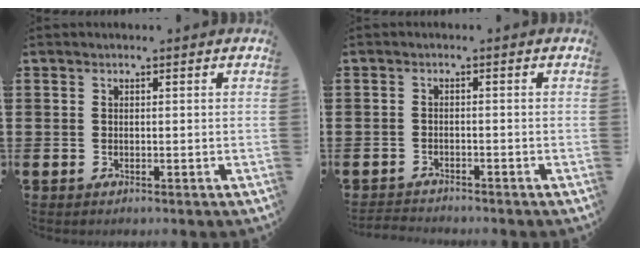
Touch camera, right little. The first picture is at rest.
{"total": 1.0, "force": [-0.9, -0.1, -0.2], "torque": [0.001, 0.002, -0.020]}